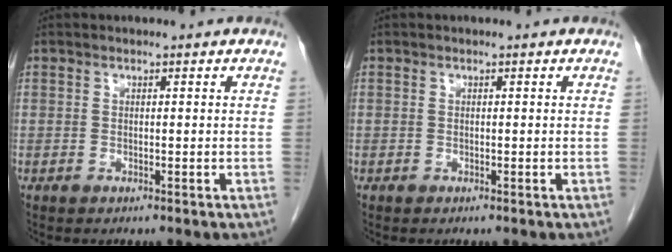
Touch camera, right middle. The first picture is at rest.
{"total": 0.0}